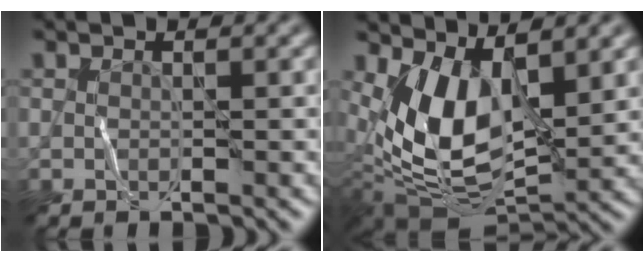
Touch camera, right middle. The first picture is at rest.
{"total": 8.4, "force": [1.8, 4.3, 7.0], "torque": [-0.154, -0.010, 0.045]}